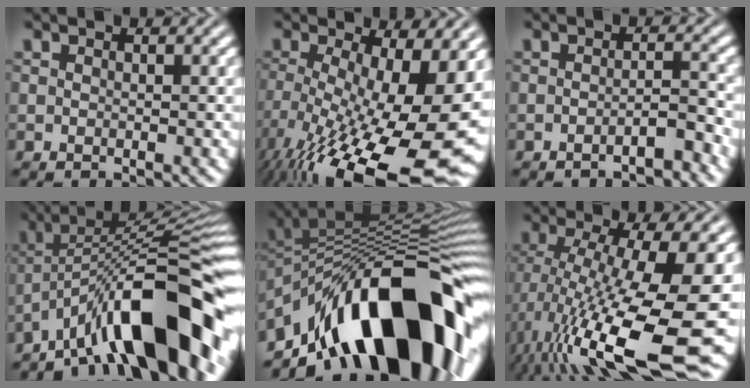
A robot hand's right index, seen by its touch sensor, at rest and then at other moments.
{"total": 14.2, "force": [-6.8, 6.0, 11.0], "torque": [-0.175, -0.074, -0.059]}
{"total": 2.3, "force": [-2.0, -0.3, 1.1], "torque": [-0.003, -0.002, -0.035]}
{"total": 12.9, "force": [-4.4, 4.5, 11.2], "torque": [-0.163, -0.021, -0.047]}
{"total": 21.8, "force": [-5.6, 12.1, 17.2], "torque": [-0.265, -0.023, -0.073]}
{"total": 13.2, "force": [-3.9, 4.3, 11.9], "torque": [-0.194, -0.048, -0.027]}